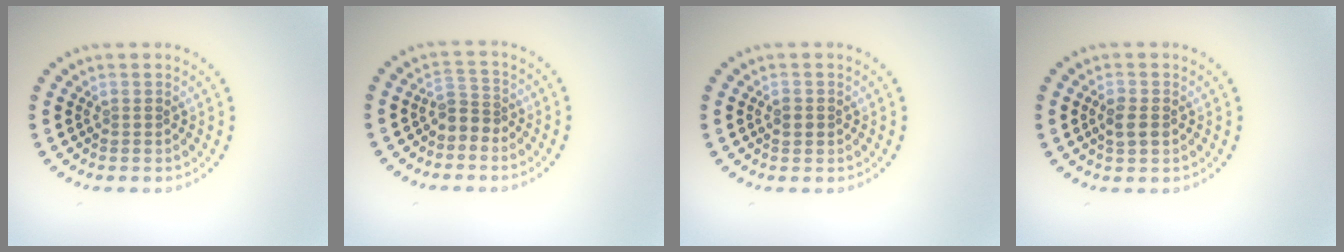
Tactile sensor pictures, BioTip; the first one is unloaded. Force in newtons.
{"total": 2.1, "press": 1.6, "slide": 1.3}
{"total": 1.4, "press": 1.4, "slide": 0.1}
{"total": 1.8, "press": 1.8, "slide": 0.3}